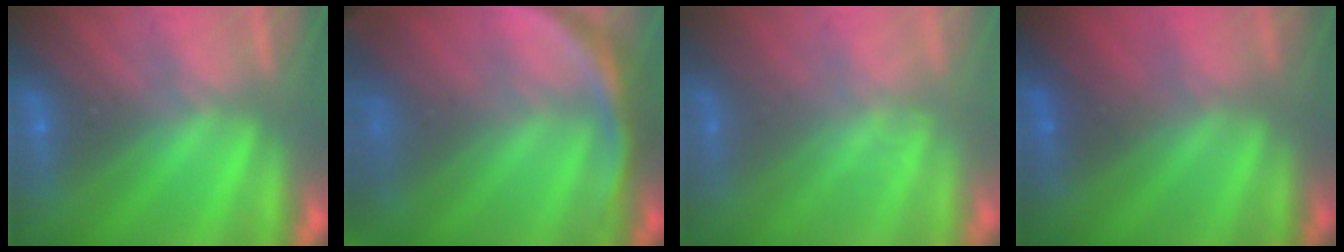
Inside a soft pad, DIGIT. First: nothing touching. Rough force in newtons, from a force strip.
{"total": 11.3}
{"total": 1.7}
{"total": 1.7}